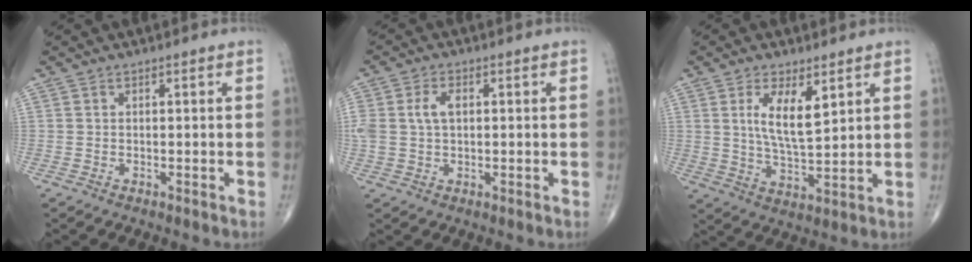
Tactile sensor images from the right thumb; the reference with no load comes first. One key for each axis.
{"total": 5.3, "fx": 1.0, "fy": 3.2, "fz": 4.1, "tx": -0.097, "ty": 0.012, "tz": 0.020}
{"total": 8.9, "fx": 3.6, "fy": 3.2, "fz": 7.5, "tx": -0.122, "ty": -0.029, "tz": 0.073}